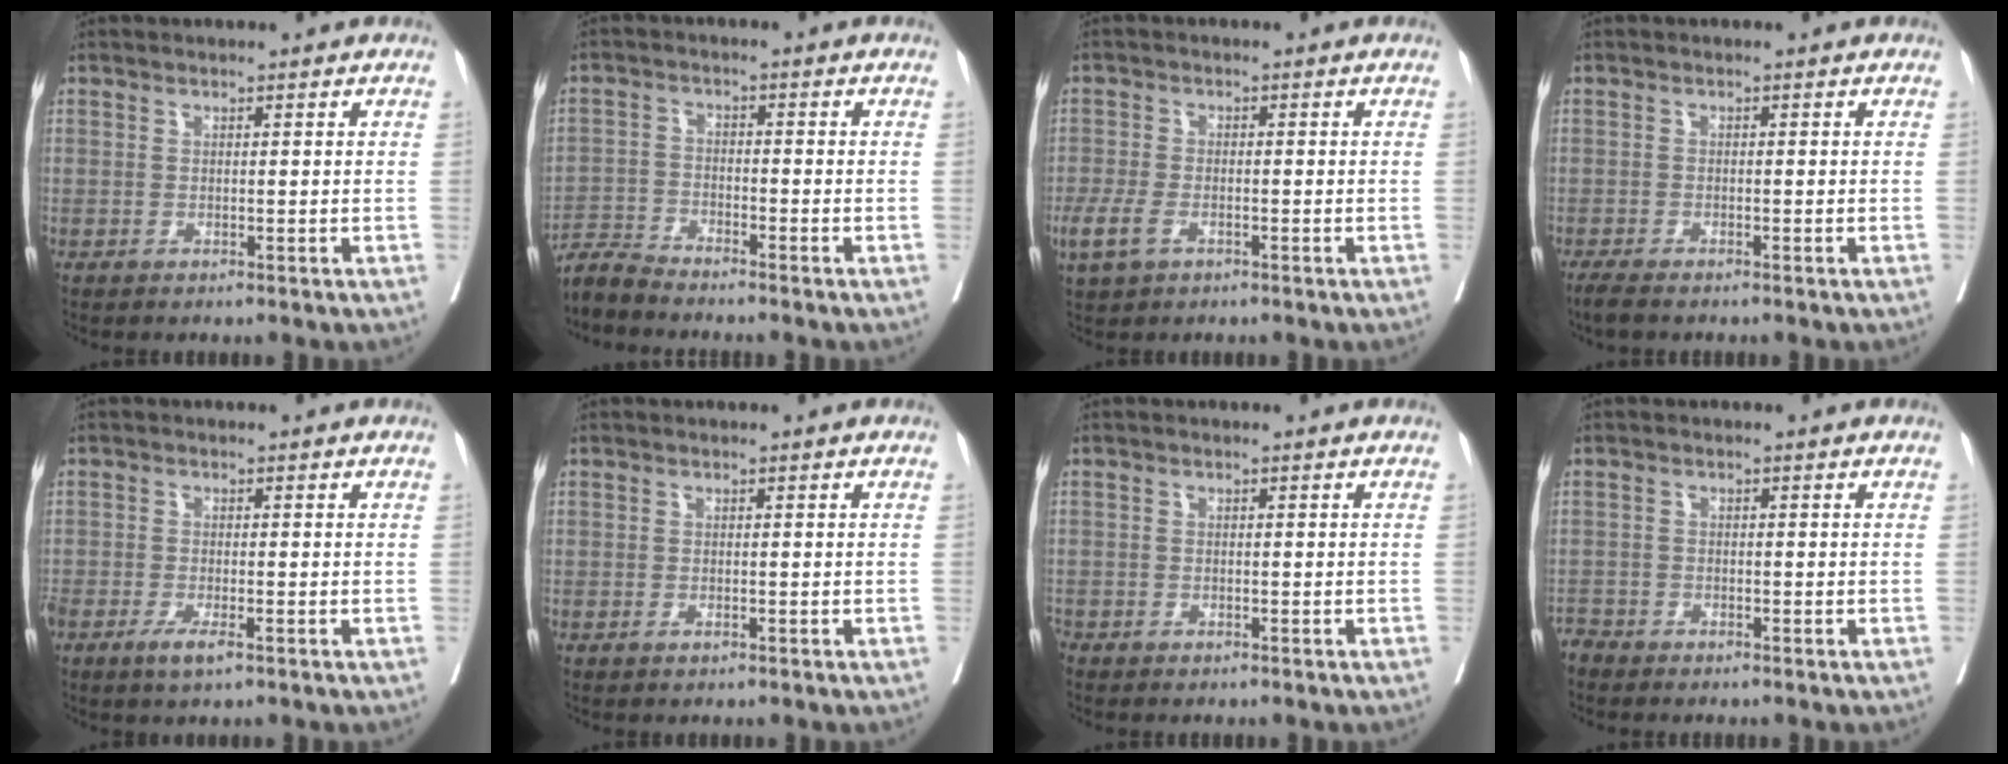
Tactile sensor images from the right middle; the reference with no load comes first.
{"total": 3.7, "force": [-3.7, -0.5, -0.2], "torque": [0.006, -0.016, -0.072]}
{"total": 4.4, "force": [-2.1, 2.3, 3.0], "torque": [-0.073, -0.006, -0.037]}
{"total": 2.6, "force": [-2.2, 0.5, 1.3], "torque": [-0.024, -0.007, -0.035]}
{"total": 3.2, "force": [-1.9, 0.8, 2.5], "torque": [-0.045, -0.004, -0.033]}
{"total": 0.7, "force": [-0.4, 0.3, 0.5], "torque": [-0.009, 0.000, -0.006]}
{"total": 1.5, "force": [-1.1, 1.0, 0.0], "torque": [-0.006, 0.004, -0.022]}
{"total": 1.7, "force": [-1.6, 0.3, -0.5], "torque": [0.011, -0.003, -0.034]}